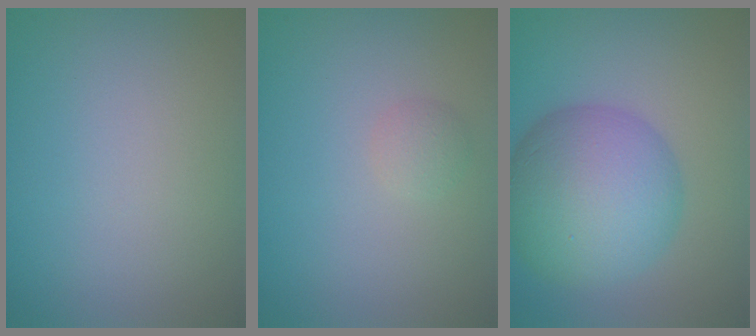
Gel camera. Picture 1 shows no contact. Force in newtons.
{"total": 1.1, "press": 1.1, "slide": 0.1}
{"total": 9.2, "press": 9.2, "slide": 0.2}